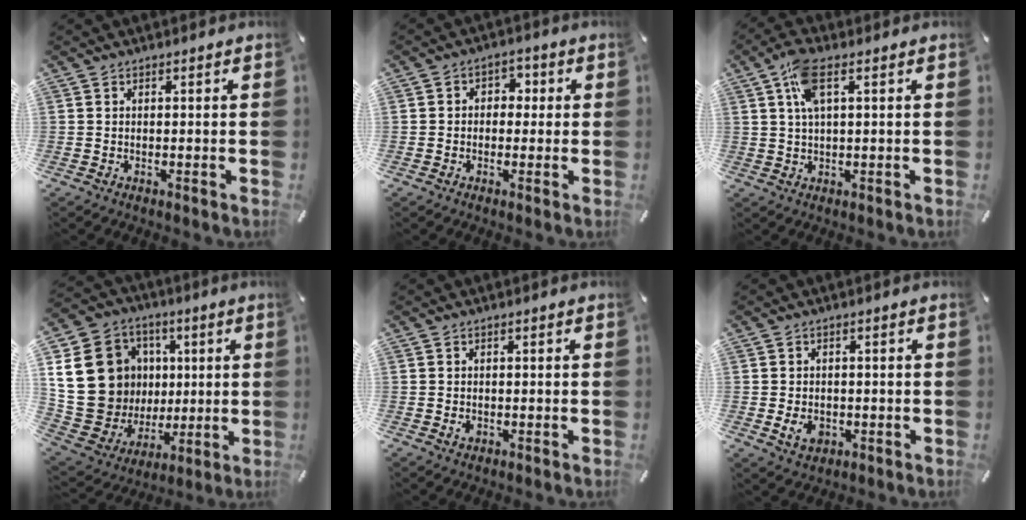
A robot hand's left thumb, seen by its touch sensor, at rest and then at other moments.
{"total": 3.9, "force": [-1.0, 3.4, 1.6], "torque": [-0.016, 0.012, -0.025]}
{"total": 7.3, "force": [2.5, 2.6, 6.4], "torque": [-0.131, 0.007, 0.044]}
{"total": 22.1, "force": [4.2, 19.8, 8.9], "torque": [-0.171, -0.017, 0.115]}
{"total": 1.1, "force": [-0.4, 0.8, 0.6], "torque": [-0.012, 0.002, -0.008]}
{"total": 4.3, "force": [-1.1, 3.3, 2.5], "torque": [-0.046, -0.002, -0.022]}